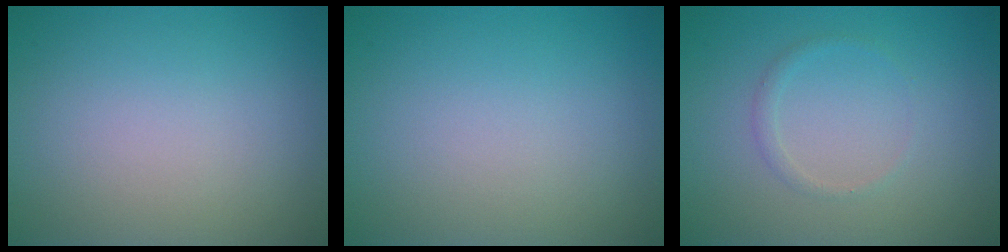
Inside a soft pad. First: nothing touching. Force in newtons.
{"total": 0.0}
{"total": 0.9, "press": 0.9, "slide": 0.0}